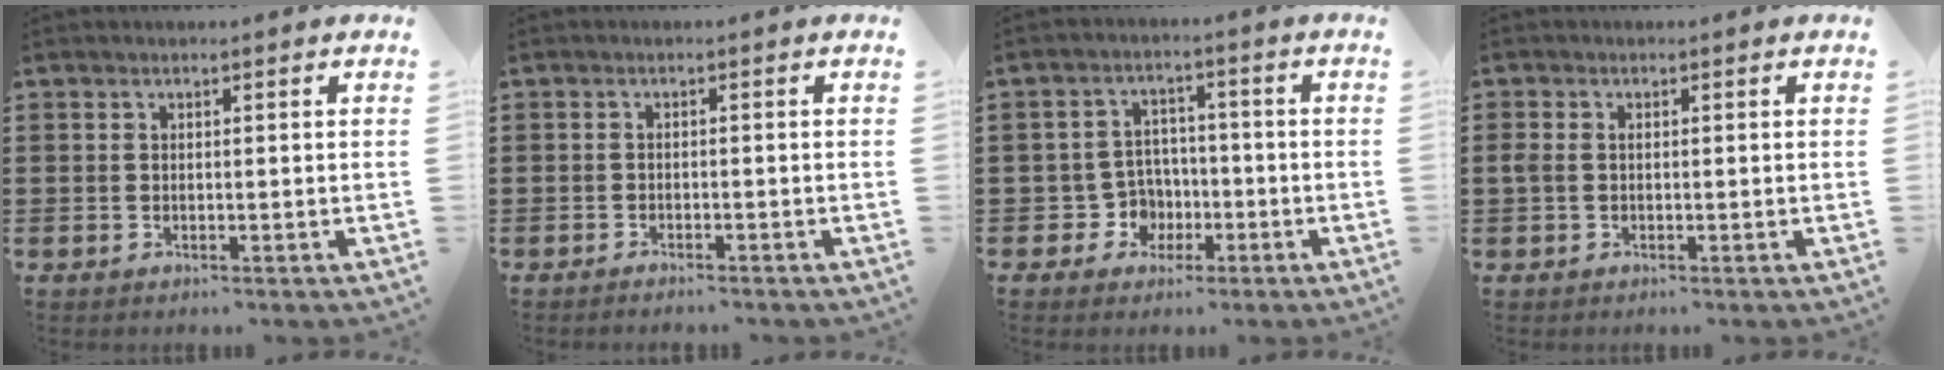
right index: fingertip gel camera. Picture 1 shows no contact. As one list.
[{"total": 1.1, "force": [-1.1, -0.2, 0.0], "torque": [-0.003, -0.002, -0.022]}, {"total": 3.7, "force": [-1.5, 3.2, 1.1], "torque": [-0.031, 0.007, -0.029]}, {"total": 1.0, "force": [-0.1, 0.7, 0.7], "torque": [-0.023, 0.002, -0.005]}]